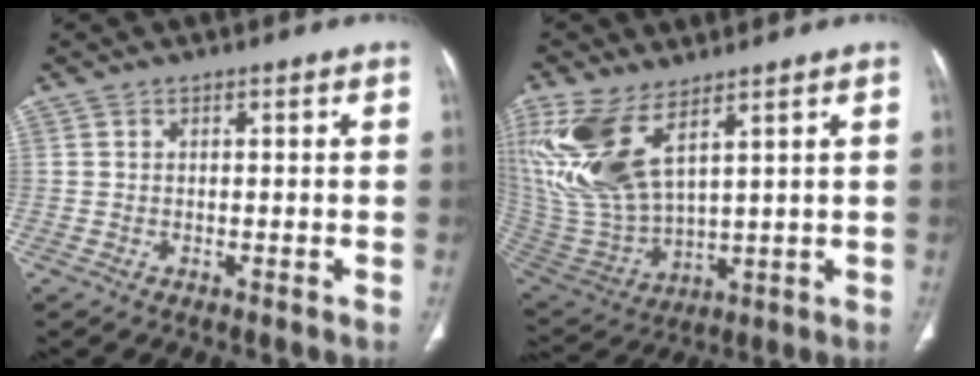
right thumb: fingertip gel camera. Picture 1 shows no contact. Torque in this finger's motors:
{"motor_torque": [-0.04, 0.81, 1.50, 1.20, 0.54]}